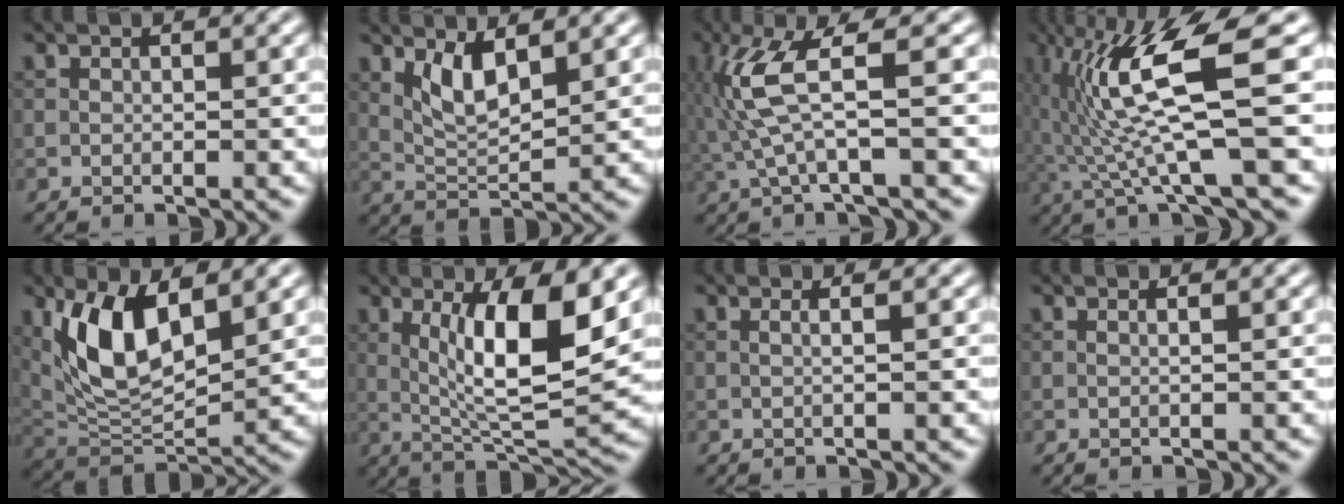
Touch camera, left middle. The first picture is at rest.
{"total": 3.3, "force": [1.9, 0.9, 2.6], "torque": [-0.059, -0.010, 0.040]}
{"total": 5.3, "force": [-0.1, 0.6, 5.3], "torque": [-0.132, 0.013, 0.001]}
{"total": 9.2, "force": [0.5, 1.2, 9.1], "torque": [-0.178, 0.006, 0.014]}
{"total": 7.7, "force": [2.7, 3.5, 6.3], "torque": [-0.131, -0.008, 0.053]}
{"total": 8.7, "force": [1.9, 2.0, 8.2], "torque": [-0.138, -0.013, 0.041]}
{"total": 1.6, "force": [0.6, 0.7, 1.3], "torque": [-0.008, -0.006, -0.011]}
{"total": 0.8, "force": [0.4, 0.3, 0.7], "torque": [-0.009, -0.004, -0.006]}